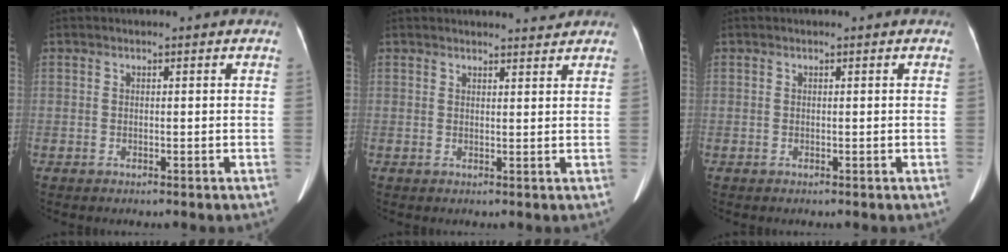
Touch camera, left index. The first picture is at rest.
{"total": 3.2, "force": [3.2, 0.1, 0.4], "torque": [-0.009, 0.003, 0.037]}
{"total": 0.0}